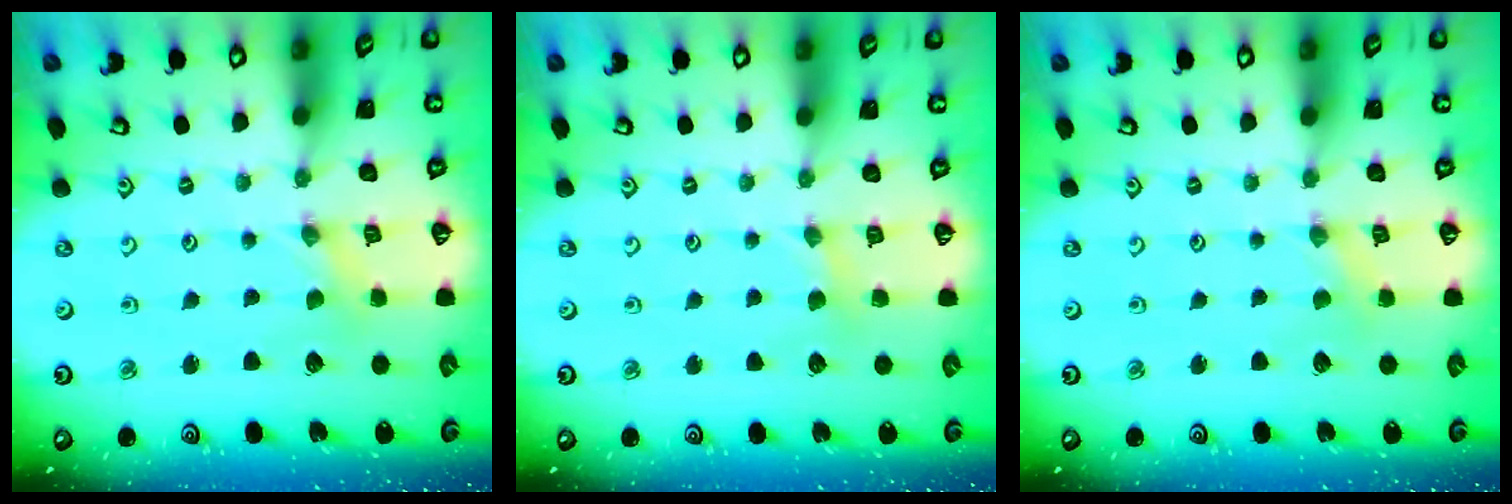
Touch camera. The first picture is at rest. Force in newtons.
{"total": 3.2, "press": 3.2, "slide": 0.5}
{"total": 0.5, "press": 0.5, "slide": 0.2}